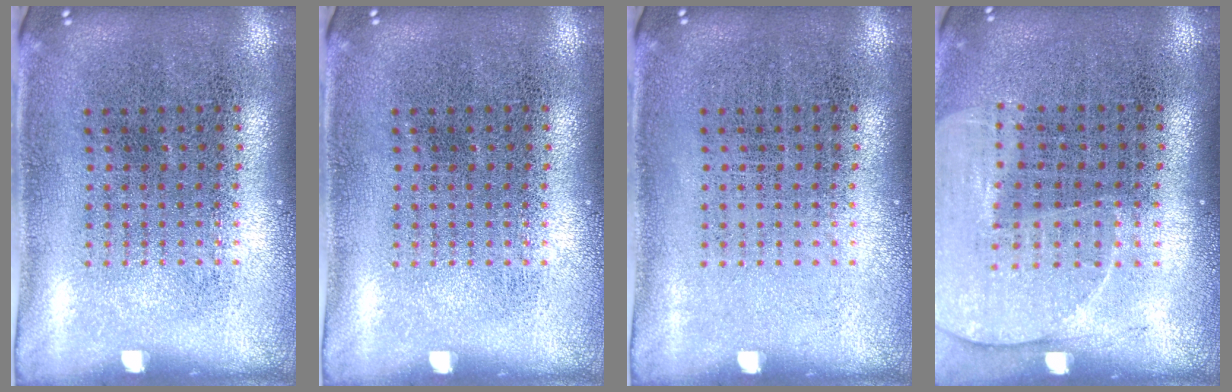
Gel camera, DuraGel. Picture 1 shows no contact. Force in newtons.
{"total": 0.0}
{"total": 0.0}
{"total": 1.3, "press": 1.2, "slide": 0.4}